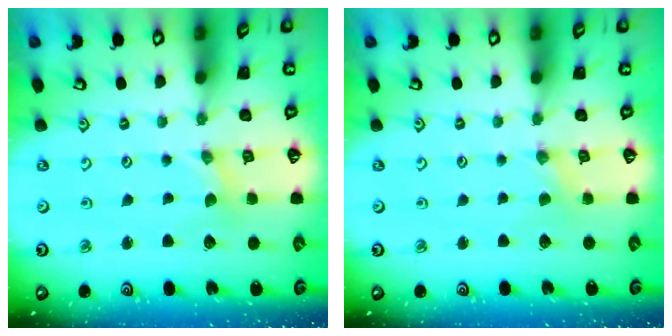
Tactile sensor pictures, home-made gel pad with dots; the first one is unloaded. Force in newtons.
{"total": 0.9, "press": 0.9, "slide": 0.2}